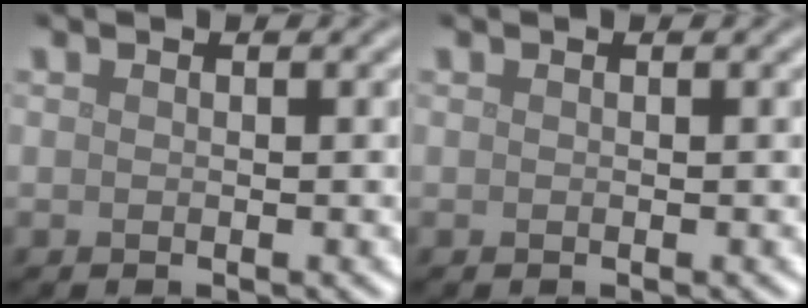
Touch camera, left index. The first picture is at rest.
{"total": 0.0}